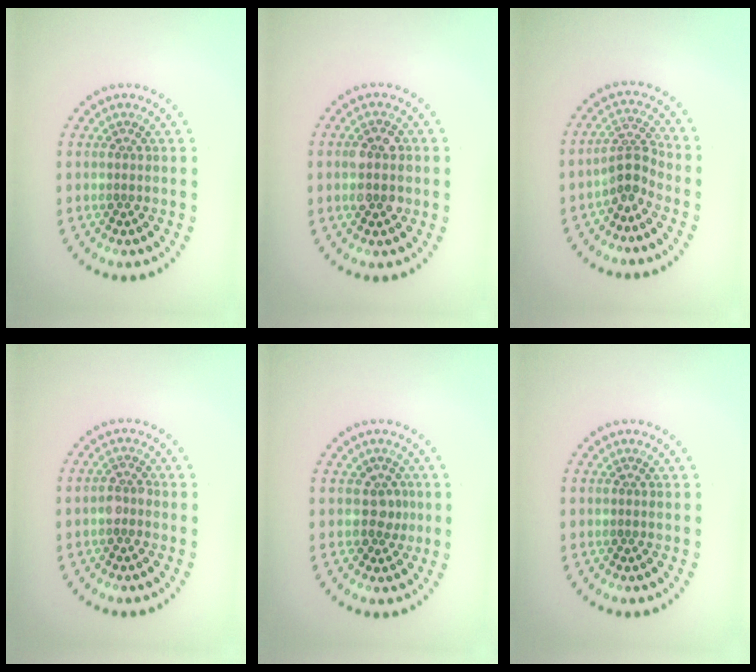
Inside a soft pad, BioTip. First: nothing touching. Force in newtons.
{"total": 2.7, "press": 2.7, "slide": 0.3}
{"total": 2.5, "press": 1.7, "slide": 1.8}
{"total": 1.5, "press": 1.4, "slide": 0.7}
{"total": 1.8, "press": 1.4, "slide": 1.2}
{"total": 0.0}